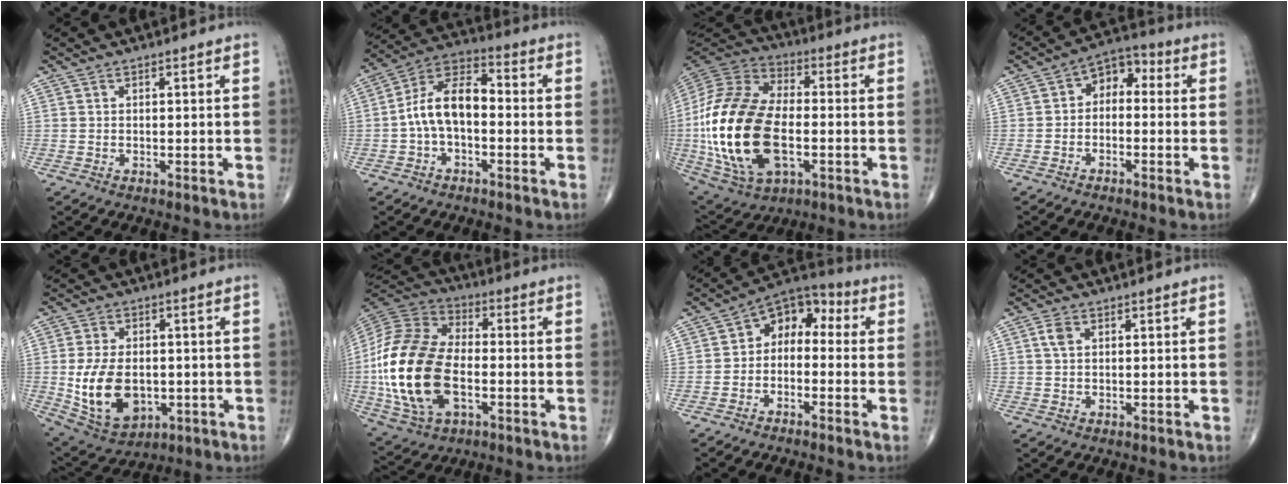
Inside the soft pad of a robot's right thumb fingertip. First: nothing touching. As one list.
[{"total": 10.9, "force": [-1.3, 6.1, 9.0], "torque": [-0.155, 0.043, -0.036]}, {"total": 27.1, "force": [-3.8, 15.1, 22.1], "torque": [-0.466, 0.003, -0.060]}, {"total": 6.1, "force": [-0.2, 4.3, 4.4], "torque": [-0.039, 0.034, -0.021]}, {"total": 13.7, "force": [-1.7, 8.9, 10.3], "torque": [-0.173, -0.004, -0.008]}, {"total": 23.5, "force": [-3.7, 13.7, 18.8], "torque": [-0.390, 0.008, -0.066]}, {"total": 8.2, "force": [-0.7, 5.8, 5.7], "torque": [-0.056, 0.044, -0.034]}, {"total": 2.2, "force": [0.8, 1.3, 1.6], "torque": [-0.033, 0.007, 0.016]}]